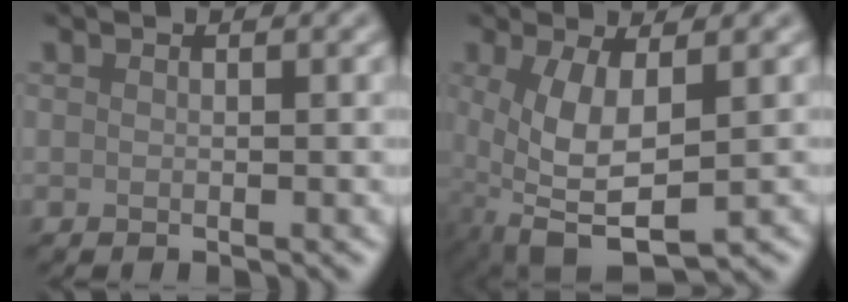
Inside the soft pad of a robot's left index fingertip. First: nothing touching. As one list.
[{"total": 6.4, "force": [-0.7, 2.9, 5.7], "torque": [-0.126, -0.011, -0.006]}]